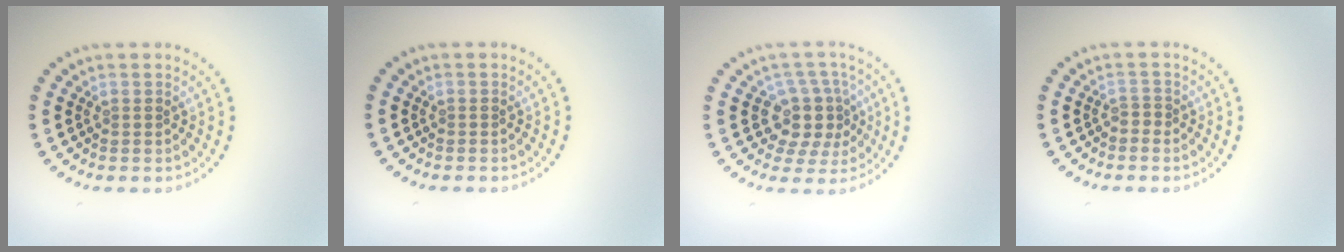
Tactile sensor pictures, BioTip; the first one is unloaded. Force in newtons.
{"total": 0.0}
{"total": 4.1, "press": 3.4, "slide": 2.2}
{"total": 0.6, "press": 0.3, "slide": 0.5}